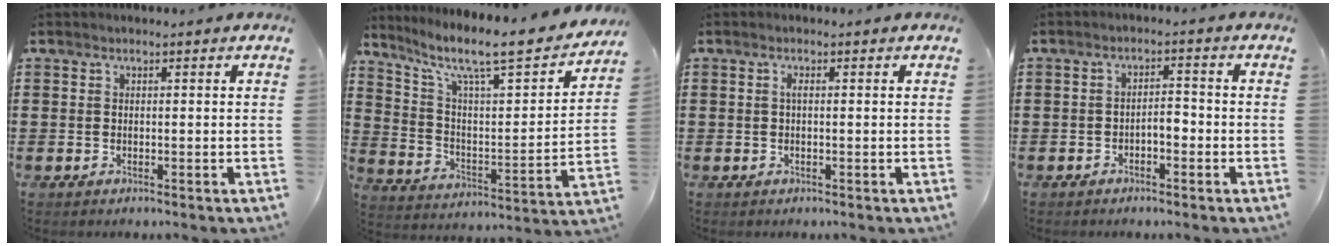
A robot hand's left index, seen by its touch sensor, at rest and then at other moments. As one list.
[{"total": 9.1, "force": [7.0, 1.4, 5.6], "torque": [-0.121, -0.054, 0.108]}, {"total": 0.9, "force": [0.1, 0.2, 0.9], "torque": [-0.017, 0.001, 0.001]}, {"total": 2.5, "force": [-1.4, 1.0, 1.8], "torque": [-0.036, 0.007, -0.030]}]